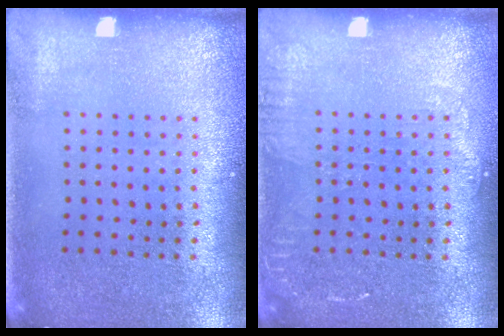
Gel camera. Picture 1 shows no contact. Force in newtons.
{"total": 1.3, "press": 1.2, "slide": 0.2}